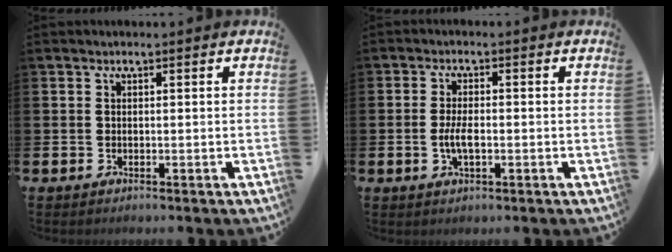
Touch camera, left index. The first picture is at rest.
{"total": 3.4, "force": [-0.7, 1.3, 3.1], "torque": [-0.045, -0.002, -0.015]}